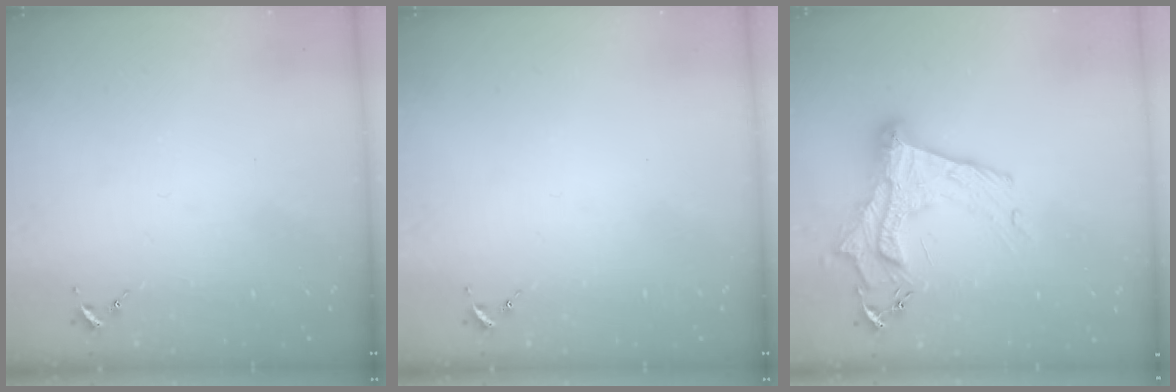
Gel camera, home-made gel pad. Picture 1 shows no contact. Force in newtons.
{"total": 0.0}
{"total": 17.3, "press": 17.3, "slide": 1.4}